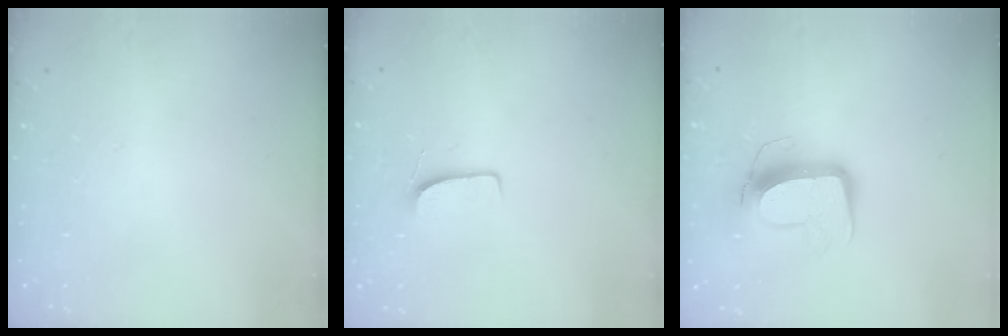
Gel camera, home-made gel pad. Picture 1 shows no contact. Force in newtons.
{"total": 7.1, "press": 7.1, "slide": 0.5}
{"total": 11.7, "press": 11.6, "slide": 1.0}